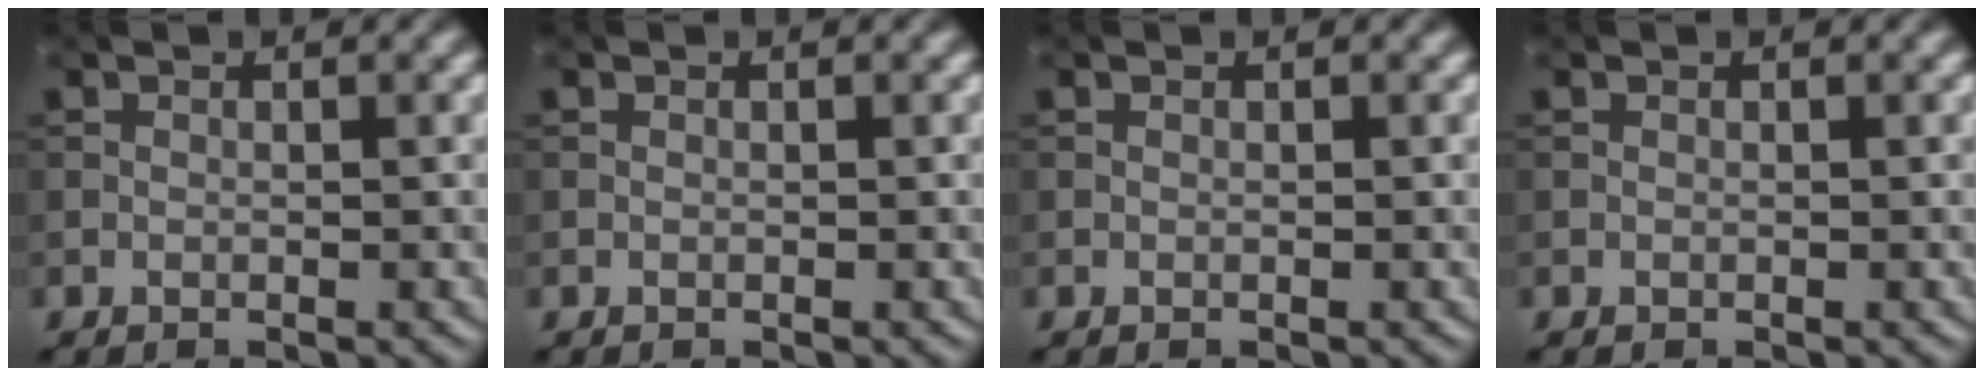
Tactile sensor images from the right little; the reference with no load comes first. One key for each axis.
{"total": 0.0}
{"total": 0.0}
{"total": 0.0}